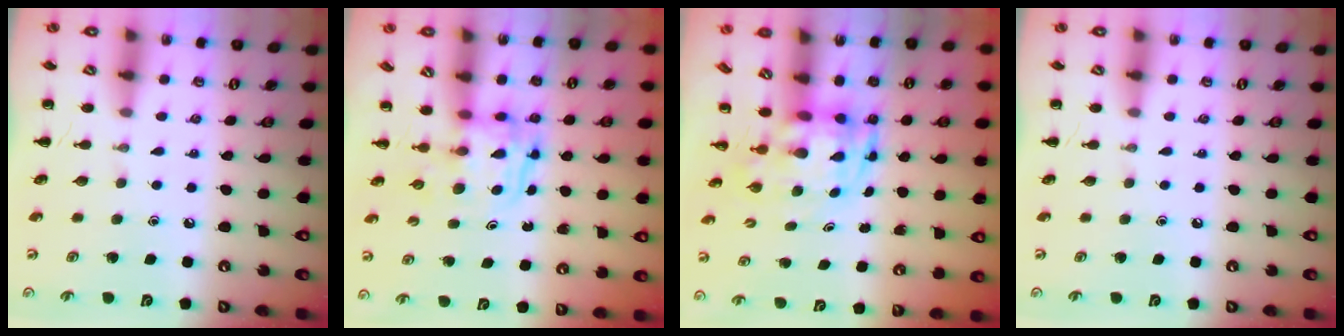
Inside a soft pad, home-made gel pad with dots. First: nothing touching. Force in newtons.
{"total": 3.6, "press": 3.6, "slide": 0.3}
{"total": 3.6, "press": 3.4, "slide": 0.9}
{"total": 0.0}